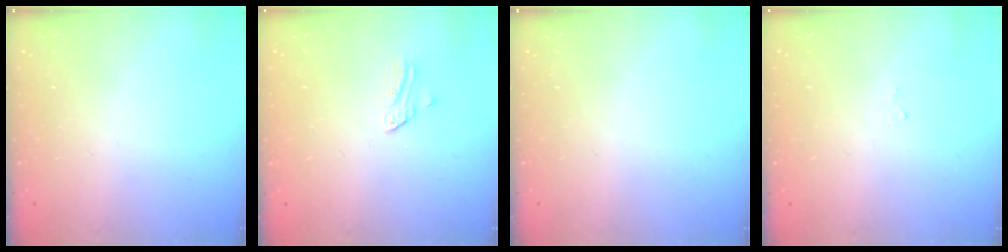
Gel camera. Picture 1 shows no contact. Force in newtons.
{"total": 2.4, "press": 2.4, "slide": 0.2}
{"total": 0.0}
{"total": 3.1, "press": 3.1, "slide": 0.0}